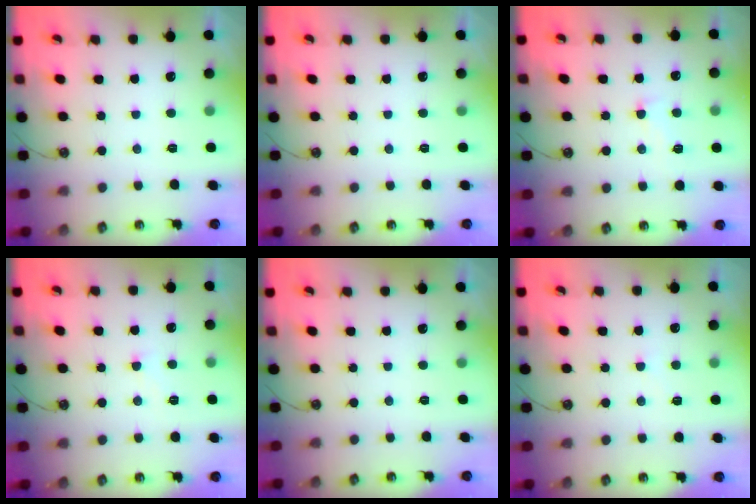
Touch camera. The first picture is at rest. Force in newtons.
{"total": 0.0}
{"total": 1.3, "press": 0.3, "slide": 1.3}
{"total": 2.4, "press": 2.4, "slide": 0.4}
{"total": 0.0}
{"total": 3.0, "press": 3.0, "slide": 0.5}